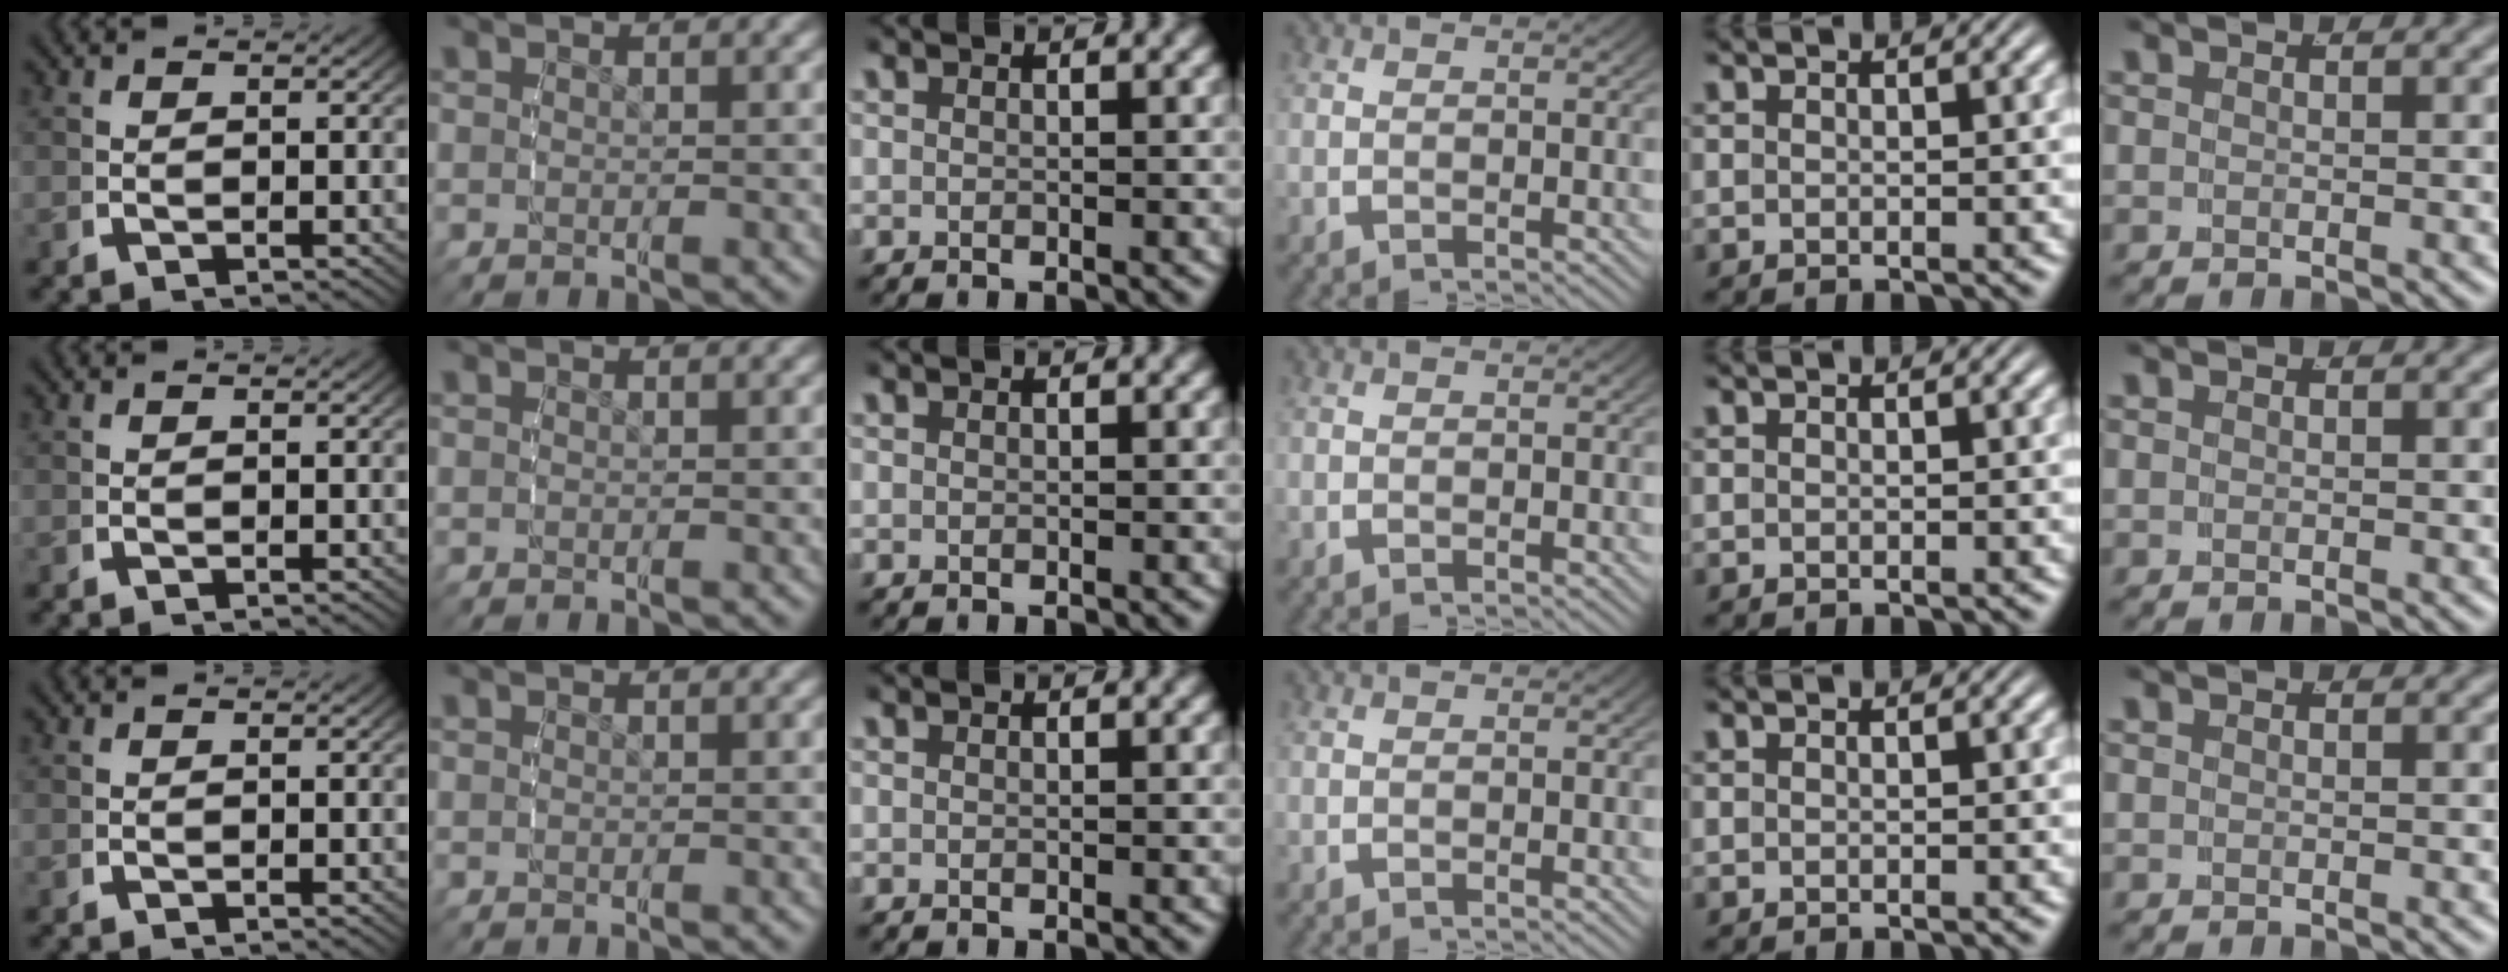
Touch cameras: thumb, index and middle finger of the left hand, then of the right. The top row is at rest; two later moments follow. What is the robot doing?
{"motion": "reach", "object": "jacket"}